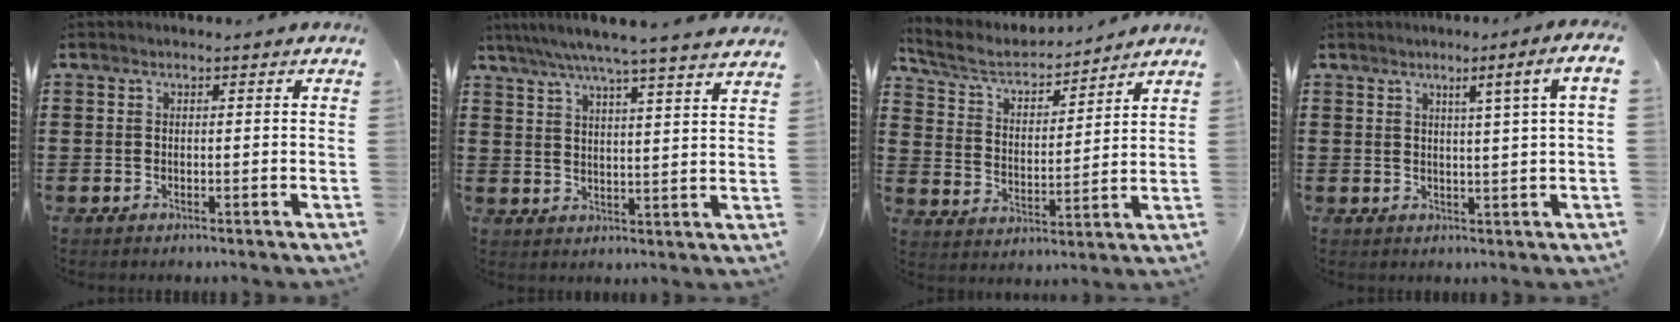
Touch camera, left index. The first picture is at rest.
{"total": 5.6, "force": [4.9, -0.6, 2.7], "torque": [-0.069, -0.027, 0.082]}
{"total": 5.0, "force": [4.4, 1.6, 1.8], "torque": [-0.059, -0.026, 0.069]}
{"total": 3.5, "force": [1.2, -1.1, 3.1], "torque": [-0.053, -0.012, 0.011]}